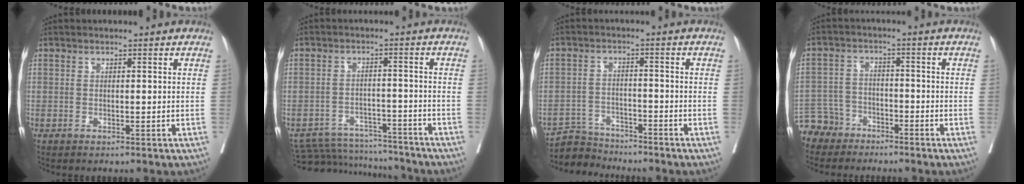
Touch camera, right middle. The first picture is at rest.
{"total": 11.6, "force": [-11.3, 2.3, 1.1], "torque": [-0.021, 0.008, -0.161]}
{"total": 5.0, "force": [-4.8, 0.8, -0.9], "torque": [0.017, 0.000, -0.086]}
{"total": 5.6, "force": [-4.7, 3.0, -0.7], "torque": [0.015, 0.000, -0.096]}